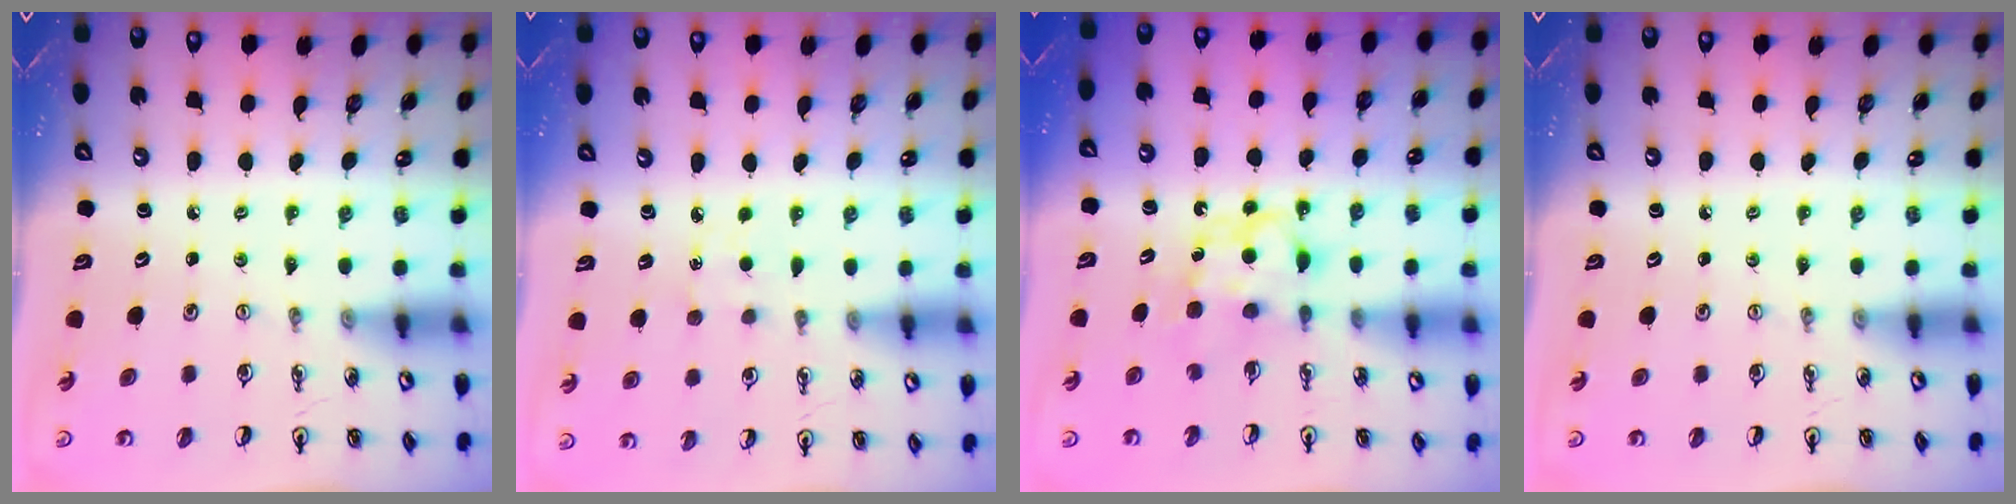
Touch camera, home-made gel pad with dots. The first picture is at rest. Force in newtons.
{"total": 3.6, "press": 3.5, "slide": 0.4}
{"total": 7.0, "press": 7.0, "slide": 0.4}
{"total": 0.0}